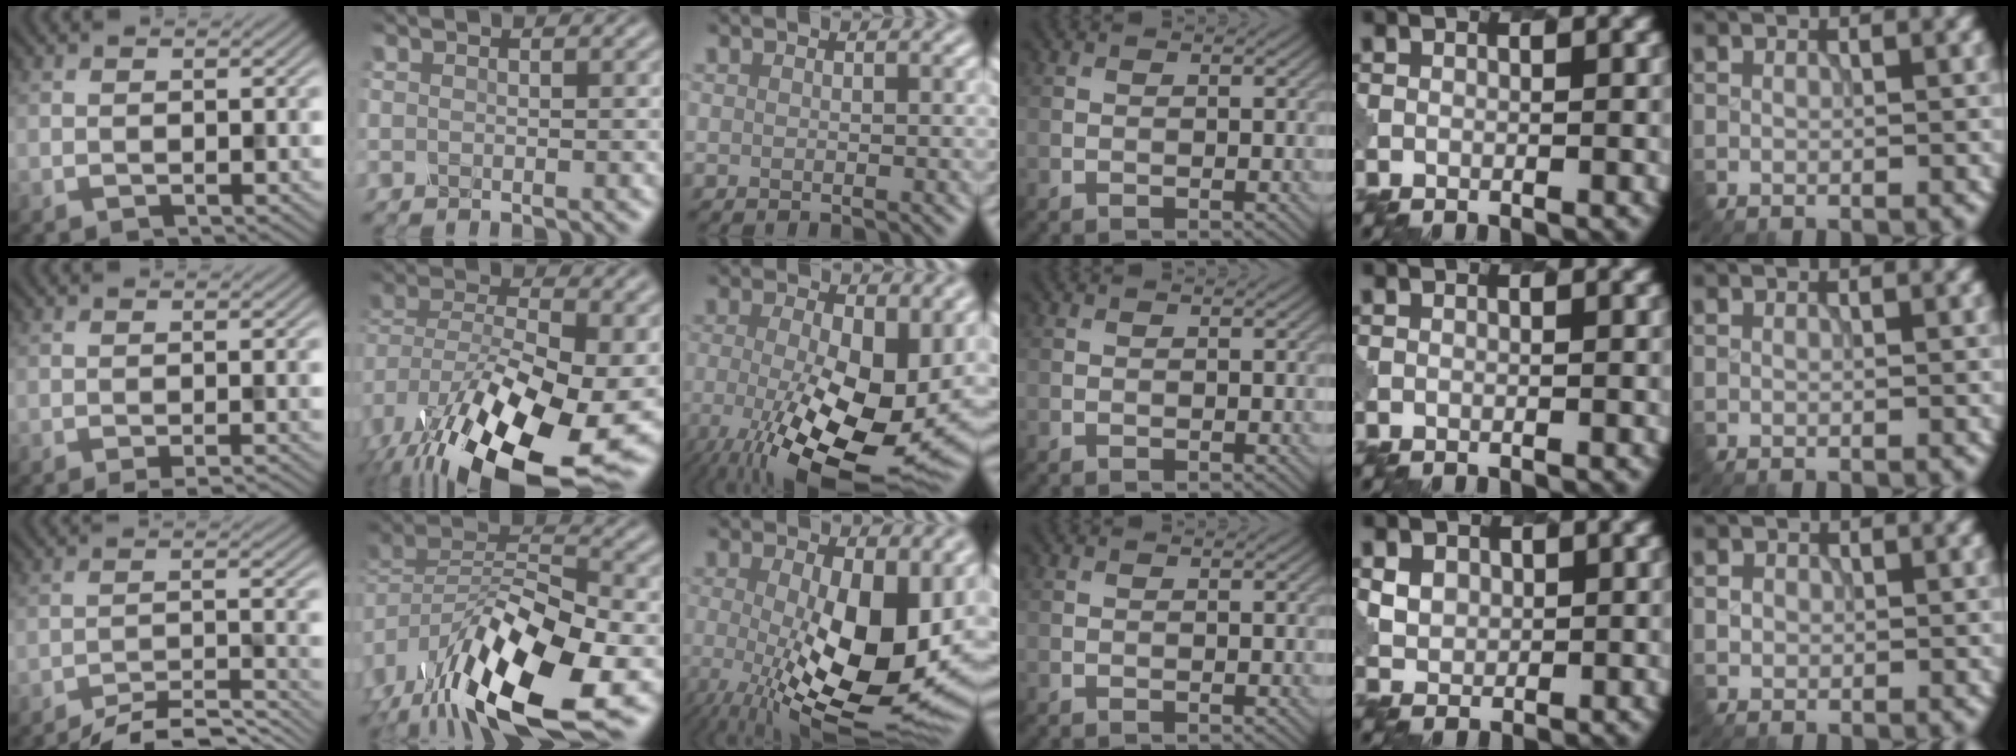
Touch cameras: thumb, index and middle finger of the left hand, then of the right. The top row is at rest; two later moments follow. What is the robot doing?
{"motion": "dispense", "object": "glue stick"}